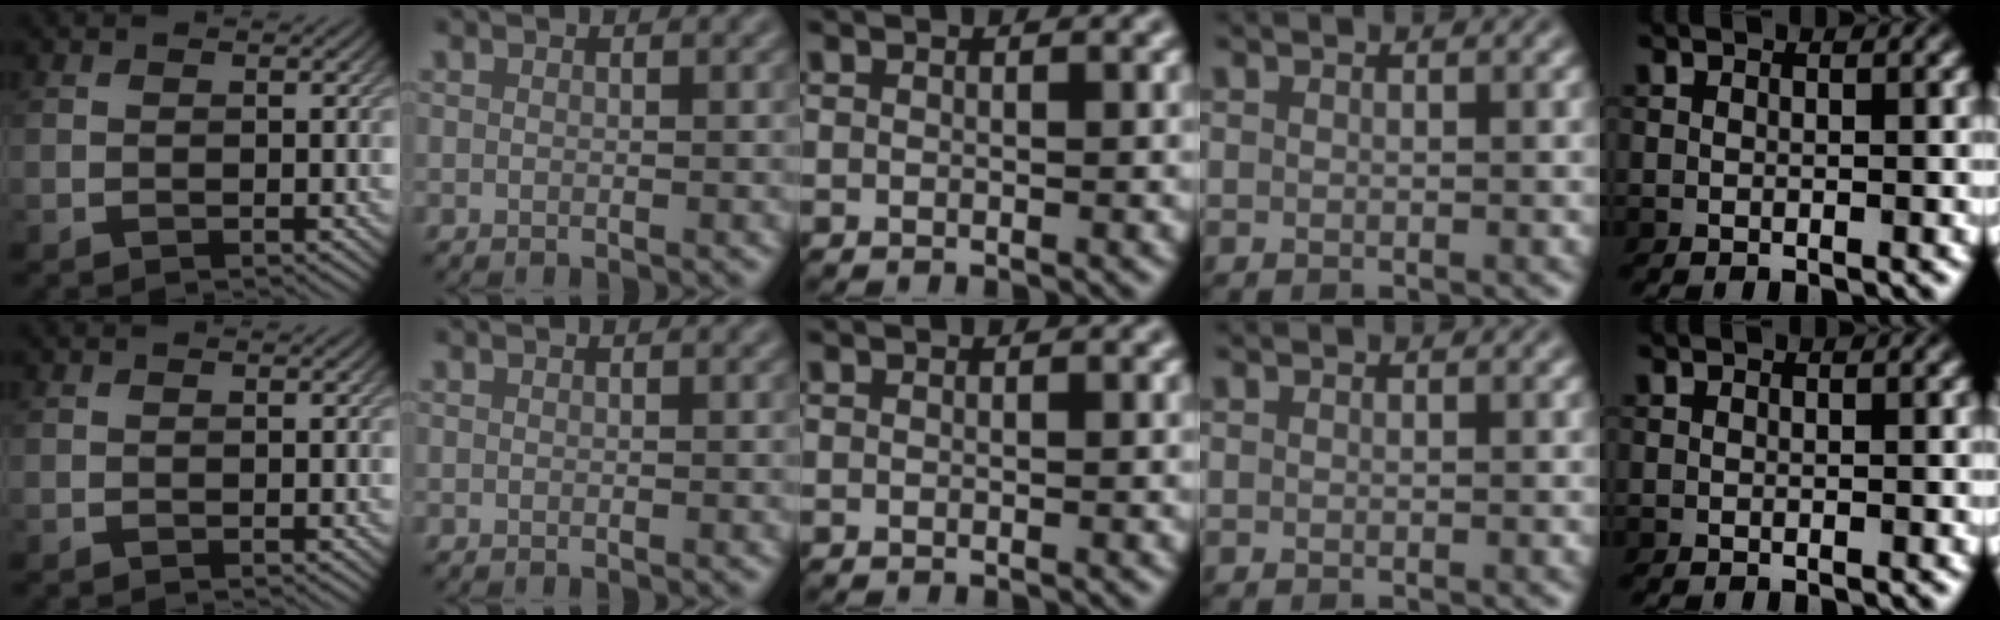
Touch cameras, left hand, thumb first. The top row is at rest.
{}